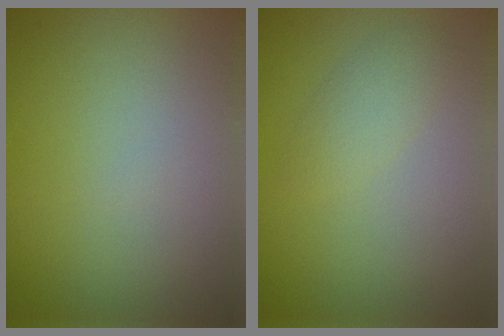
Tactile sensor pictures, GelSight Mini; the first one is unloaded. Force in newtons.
{"total": 1.6, "press": 1.6, "slide": 0.0}